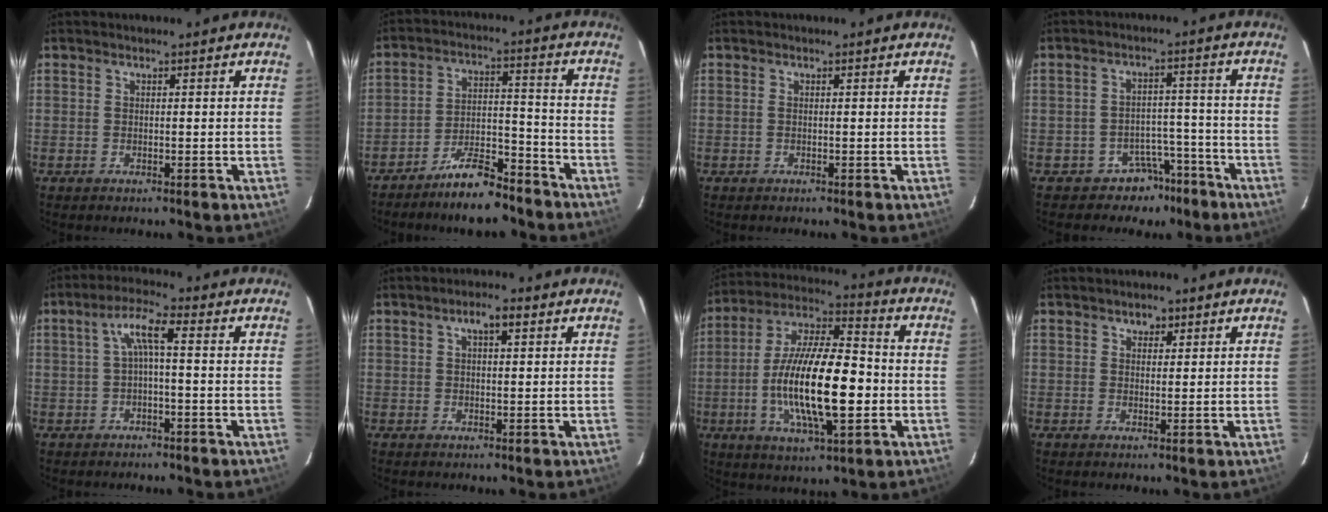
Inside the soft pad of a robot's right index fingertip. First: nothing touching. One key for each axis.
{"total": 10.5, "fx": -8.8, "fy": 3.0, "fz": 5.0, "tx": -0.097, "ty": 0.024, "tz": -0.142}
{"total": 0.0}
{"total": 7.0, "fx": -5.3, "fy": 4.6, "fz": 0.5, "tx": -0.004, "ty": 0.032, "tz": -0.070}
{"total": 4.5, "fx": -0.3, "fy": 0.7, "fz": 4.5, "tx": -0.092, "ty": 0.013, "tz": -0.001}
{"total": 3.2, "fx": 1.4, "fy": 1.1, "fz": 2.7, "tx": -0.046, "ty": 0.012, "tz": 0.023}
{"total": 19.3, "fx": -3.4, "fy": 5.8, "fz": 18.1, "tx": -0.343, "ty": -0.002, "tz": -0.065}
{"total": 2.0, "fx": 1.1, "fy": 1.5, "fz": 0.7, "tx": -0.006, "ty": 0.008, "tz": 0.018}